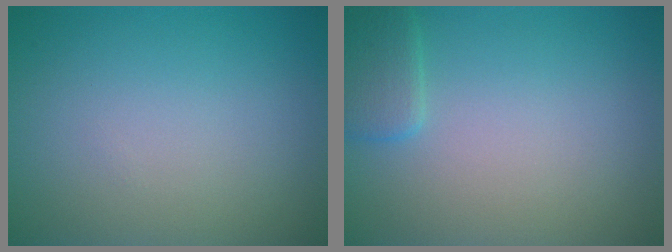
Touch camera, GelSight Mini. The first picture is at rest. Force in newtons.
{"total": 2.0, "press": 2.0, "slide": 0.1}